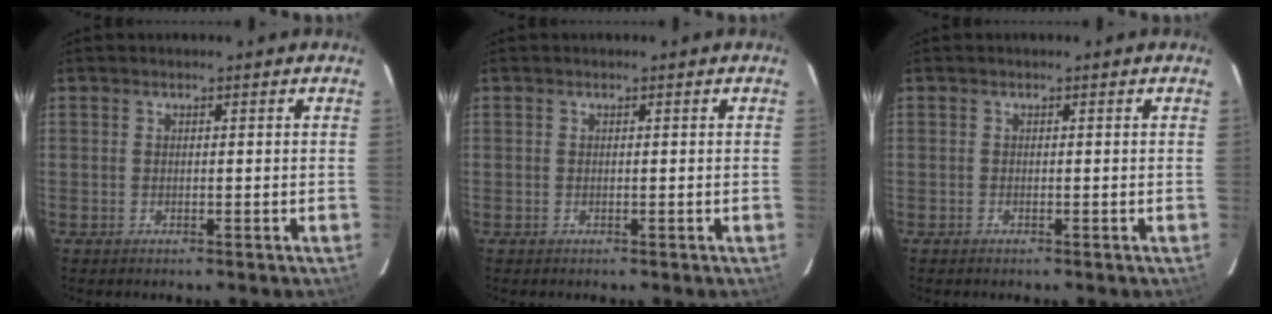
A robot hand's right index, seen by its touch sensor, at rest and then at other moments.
{"total": 0.0}
{"total": 0.0}